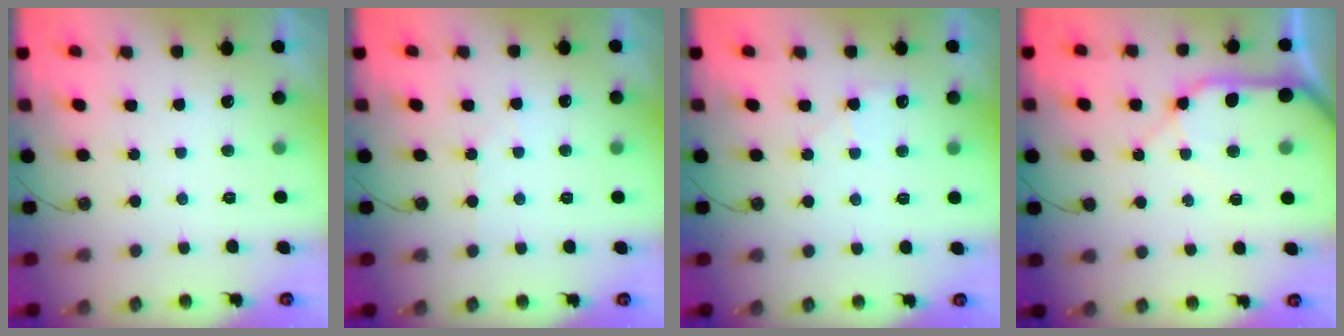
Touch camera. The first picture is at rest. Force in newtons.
{"total": 3.6, "press": 3.5, "slide": 0.7}
{"total": 6.1, "press": 6.1, "slide": 0.7}
{"total": 12.4, "press": 12.3, "slide": 1.9}